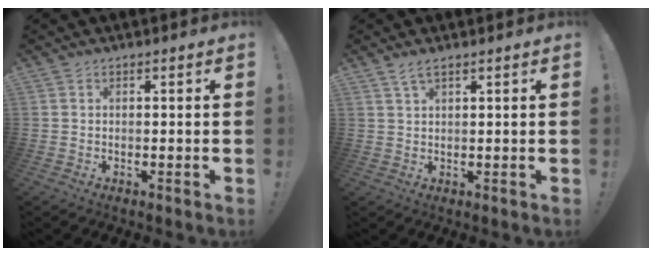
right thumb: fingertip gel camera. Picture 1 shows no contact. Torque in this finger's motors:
{"motor_torque": [-0.34, -0.02, 0.09, -0.05, 0.12]}